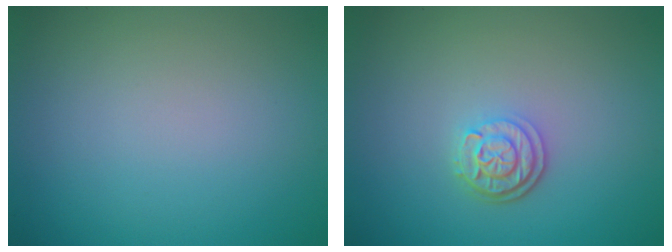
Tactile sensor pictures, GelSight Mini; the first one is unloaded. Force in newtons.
{"total": 2.5, "press": 2.1, "slide": 1.4}